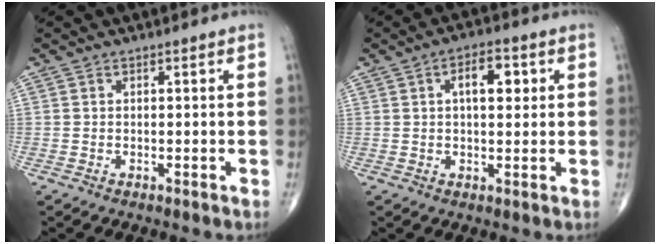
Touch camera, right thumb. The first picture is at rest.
{"total": 6.2, "force": [1.7, 3.0, 5.2], "torque": [-0.063, 0.004, 0.022]}